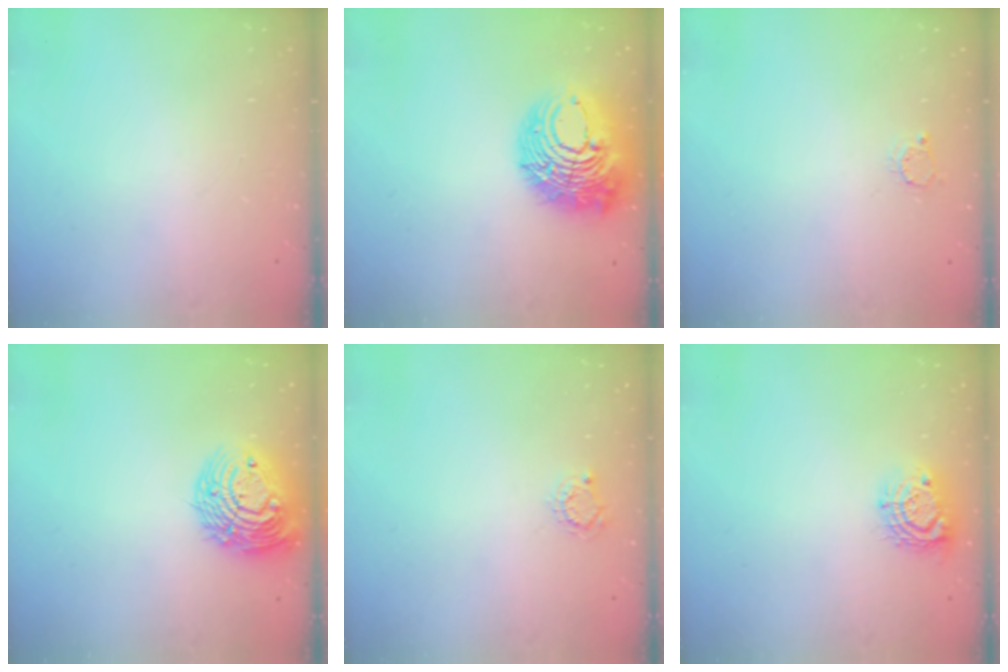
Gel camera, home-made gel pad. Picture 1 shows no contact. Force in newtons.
{"total": 14.9, "press": 14.9, "slide": 1.5}
{"total": 2.7, "press": 2.7, "slide": 0.2}
{"total": 14.1, "press": 14.1, "slide": 1.3}
{"total": 2.5, "press": 2.5, "slide": 0.4}
{"total": 9.6, "press": 9.6, "slide": 0.6}